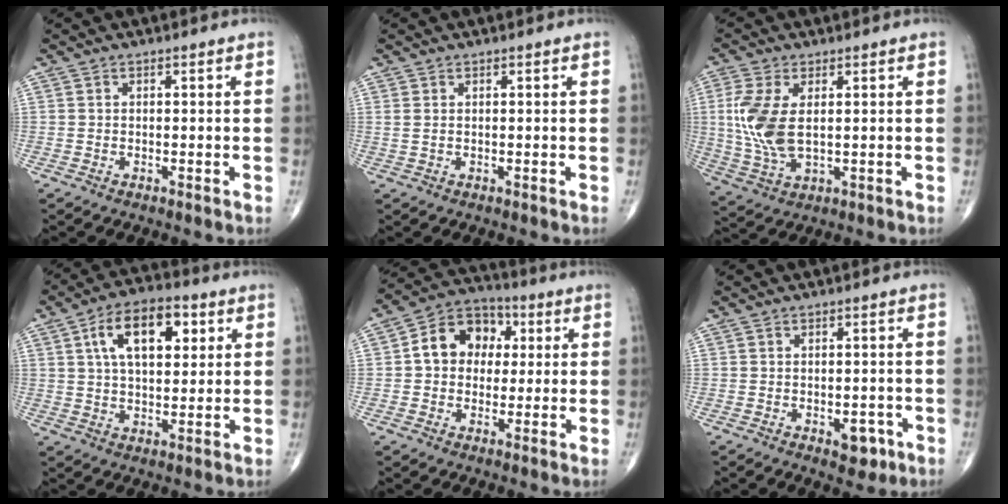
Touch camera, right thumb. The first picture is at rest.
{"total": 1.1, "force": [0.5, 0.3, 0.9], "torque": [-0.027, 0.008, 0.016]}
{"total": 10.3, "force": [1.3, 5.2, 8.8], "torque": [-0.203, -0.008, 0.035]}
{"total": 13.5, "force": [4.6, 7.0, 10.6], "torque": [-0.155, 0.001, 0.073]}
{"total": 11.4, "force": [1.9, 9.1, 6.7], "torque": [-0.075, 0.021, 0.019]}
{"total": 4.1, "force": [-1.7, 2.4, 2.9], "torque": [-0.017, 0.008, -0.014]}